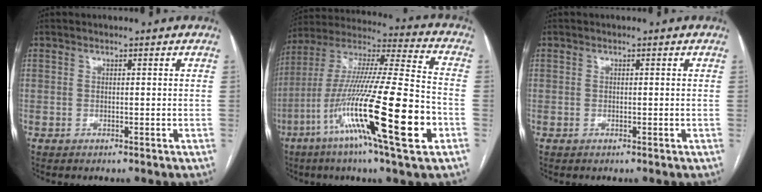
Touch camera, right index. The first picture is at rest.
{"total": 25.8, "force": [-9.3, 1.4, 24.0], "torque": [-0.423, -0.040, -0.167]}
{"total": 0.0}